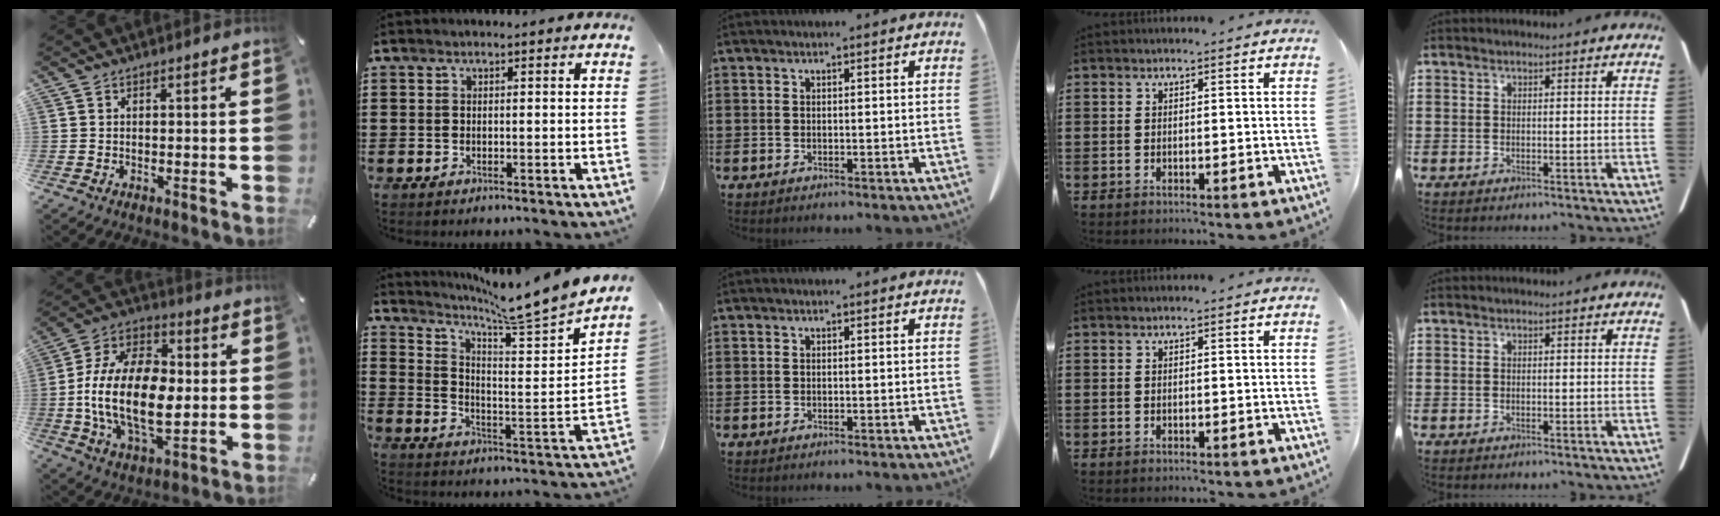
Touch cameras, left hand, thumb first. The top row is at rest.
{"thumb": {"total": 20.4, "force": [-1.6, 12.6, 16.0], "torque": [-0.340, 0.003, -0.030]}, "index": {"total": 7.3, "force": [6.6, -1.2, 3.0], "torque": [-0.071, -0.067, 0.098]}}